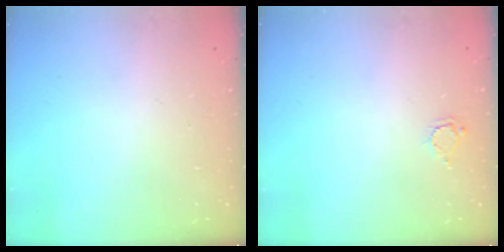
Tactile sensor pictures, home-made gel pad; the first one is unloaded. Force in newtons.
{"total": 2.9, "press": 2.9, "slide": 0.4}